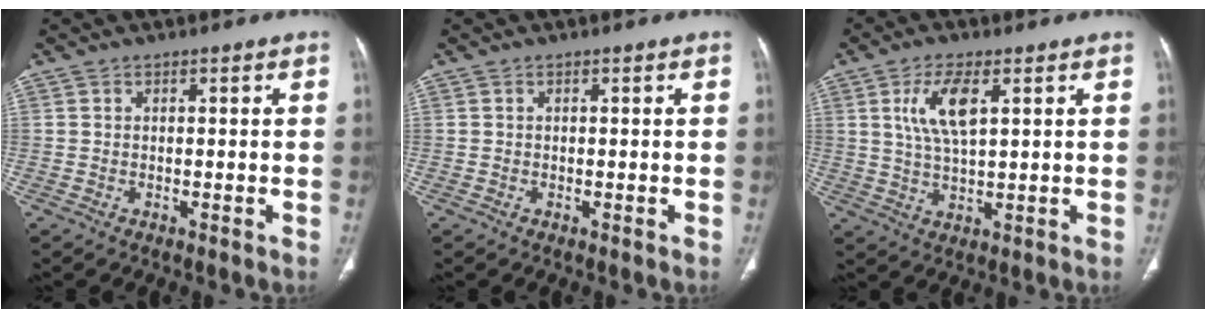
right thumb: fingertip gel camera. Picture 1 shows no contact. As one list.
[{"total": 0.0}, {"total": 8.0, "force": [2.7, 3.1, 6.8], "torque": [-0.135, -0.008, 0.057]}]